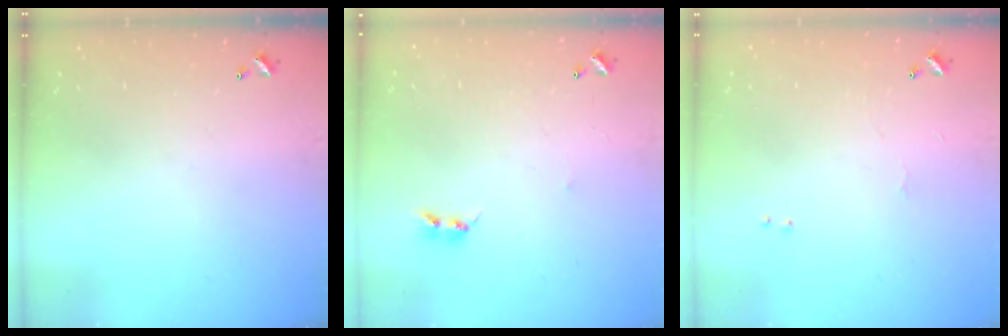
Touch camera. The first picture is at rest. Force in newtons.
{"total": 2.2, "press": 2.2, "slide": 0.4}
{"total": 1.8, "press": 1.8, "slide": 0.6}